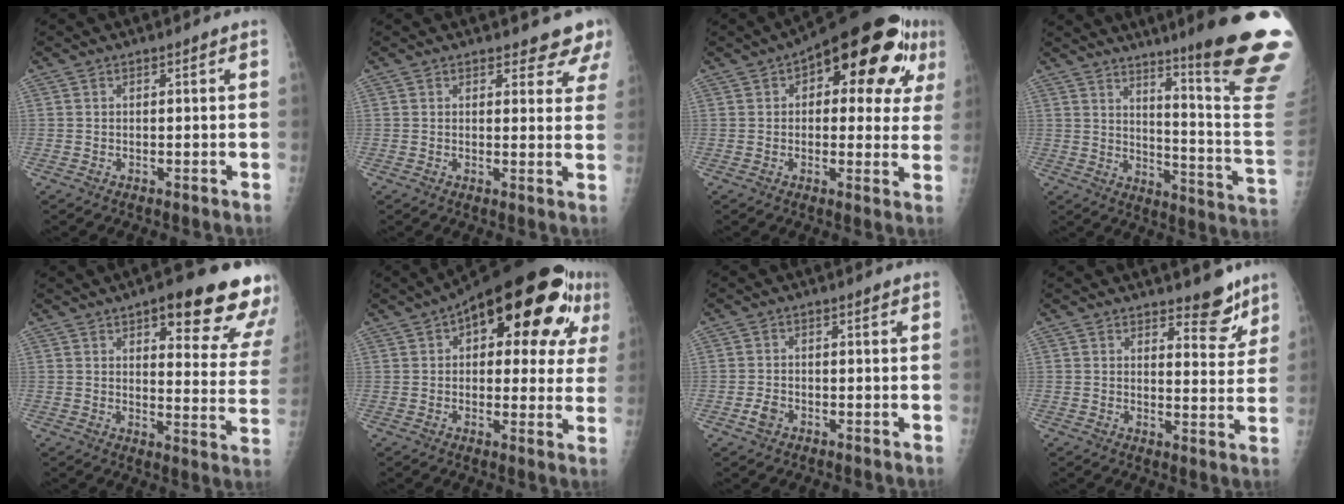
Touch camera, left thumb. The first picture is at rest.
{"total": 5.8, "force": [5.3, 2.1, 1.1], "torque": [0.025, -0.028, 0.041]}
{"total": 20.4, "force": [7.8, 9.4, 16.3], "torque": [-0.180, 0.014, 0.098]}
{"total": 23.4, "force": [15.6, 0.3, 17.5], "torque": [-0.201, -0.120, 0.215]}
{"total": 20.4, "force": [13.2, 6.2, 14.3], "torque": [-0.133, -0.056, 0.156]}
{"total": 23.3, "force": [9.3, 10.5, 18.6], "torque": [-0.227, 0.017, 0.123]}
{"total": 2.2, "force": [-1.1, 1.5, 1.2], "torque": [-0.024, 0.004, -0.020]}
{"total": 6.6, "force": [5.1, 2.6, 3.4], "torque": [-0.014, -0.036, 0.068]}